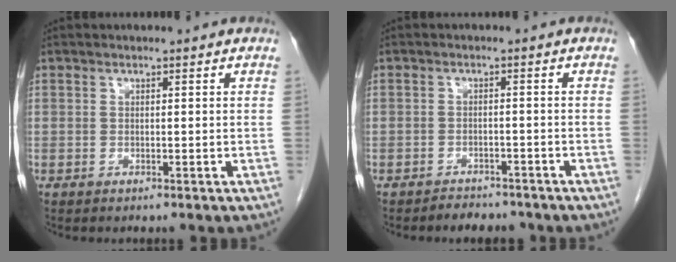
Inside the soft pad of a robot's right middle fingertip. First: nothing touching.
{"total": 3.8, "force": [-3.4, 1.7, 0.4], "torque": [-0.009, 0.002, -0.047]}